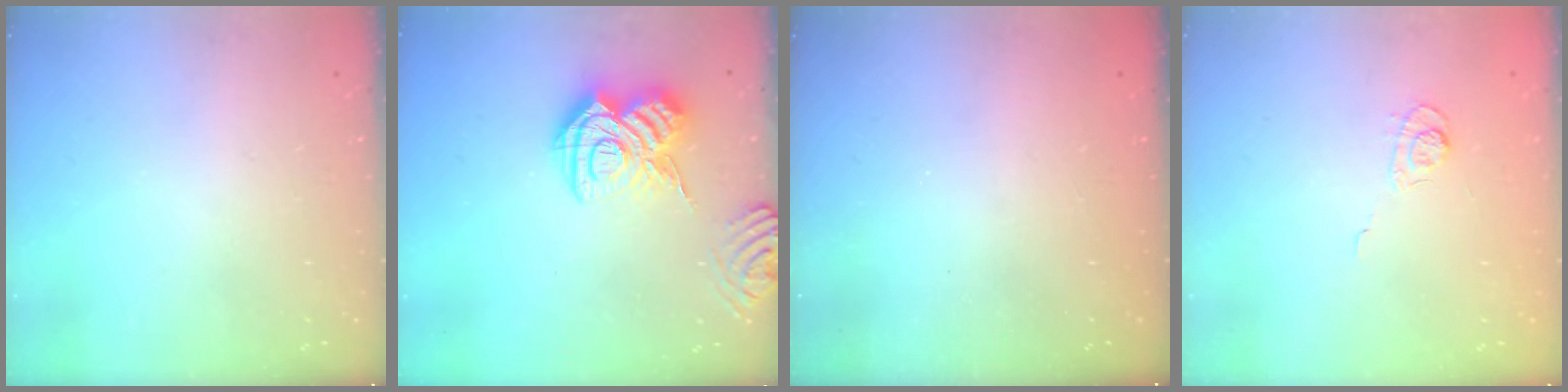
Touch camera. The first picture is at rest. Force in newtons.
{"total": 14.7, "press": 14.6, "slide": 1.4}
{"total": 2.3, "press": 2.2, "slide": 0.8}
{"total": 3.6, "press": 3.2, "slide": 1.6}